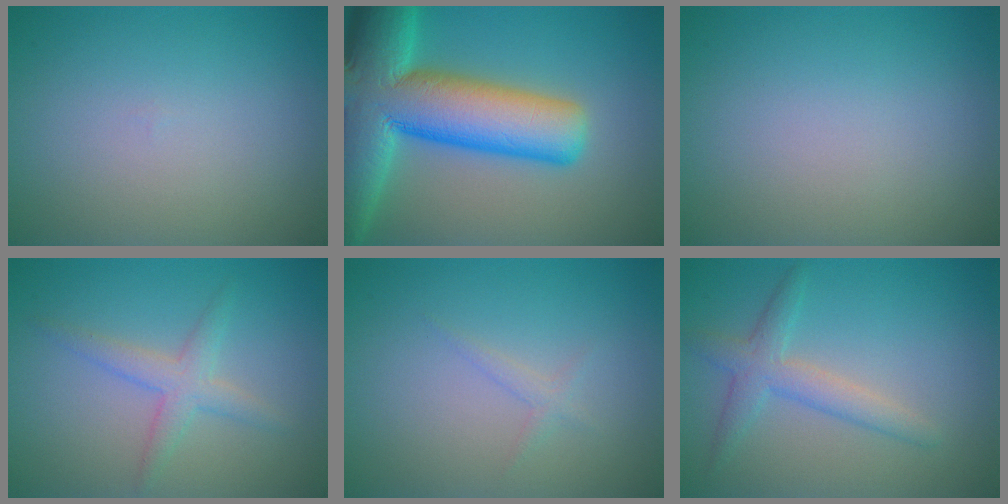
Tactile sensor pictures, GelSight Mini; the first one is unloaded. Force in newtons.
{"total": 15.6, "press": 15.6, "slide": 0.7}
{"total": 0.0}
{"total": 2.5, "press": 2.5, "slide": 0.0}
{"total": 0.9, "press": 0.9, "slide": 0.1}
{"total": 3.0, "press": 3.0, "slide": 0.1}